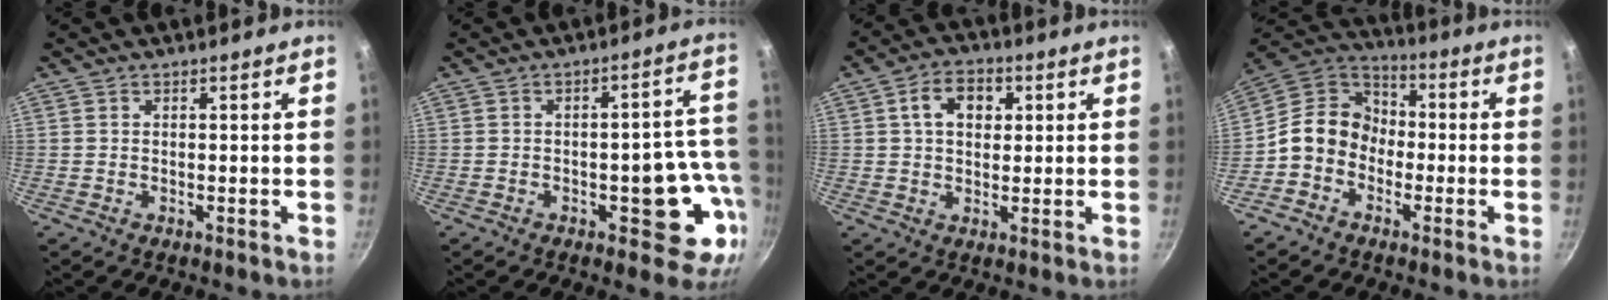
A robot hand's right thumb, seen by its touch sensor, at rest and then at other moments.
{"total": 11.9, "force": [-3.7, 5.6, 9.8], "torque": [-0.055, 0.034, -0.044]}
{"total": 7.5, "force": [2.0, 5.2, 5.0], "torque": [-0.061, 0.008, 0.027]}
{"total": 11.1, "force": [-2.7, 9.2, 5.5], "torque": [-0.058, 0.048, -0.078]}